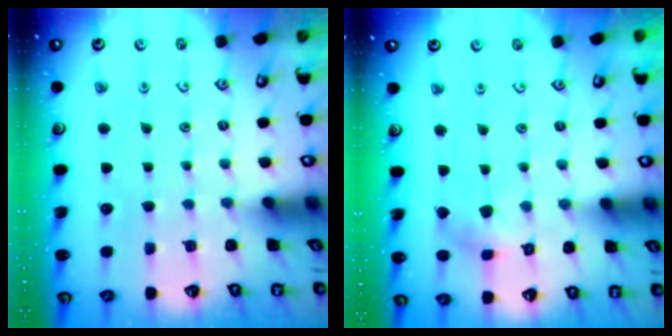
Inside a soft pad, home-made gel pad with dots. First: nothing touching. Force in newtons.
{"total": 4.8, "press": 4.8, "slide": 0.5}